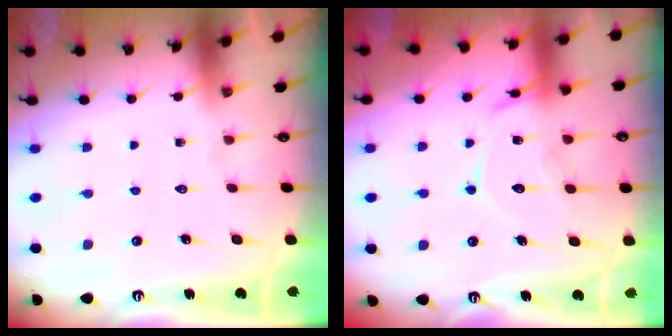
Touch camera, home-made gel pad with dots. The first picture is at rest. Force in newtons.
{"total": 13.2, "press": 13.2, "slide": 0.9}